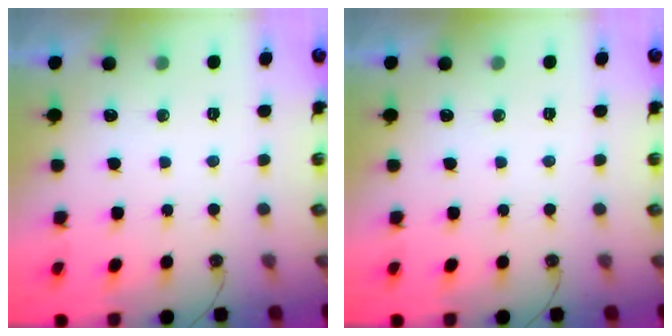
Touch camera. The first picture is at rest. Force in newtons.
{"total": 0.0}